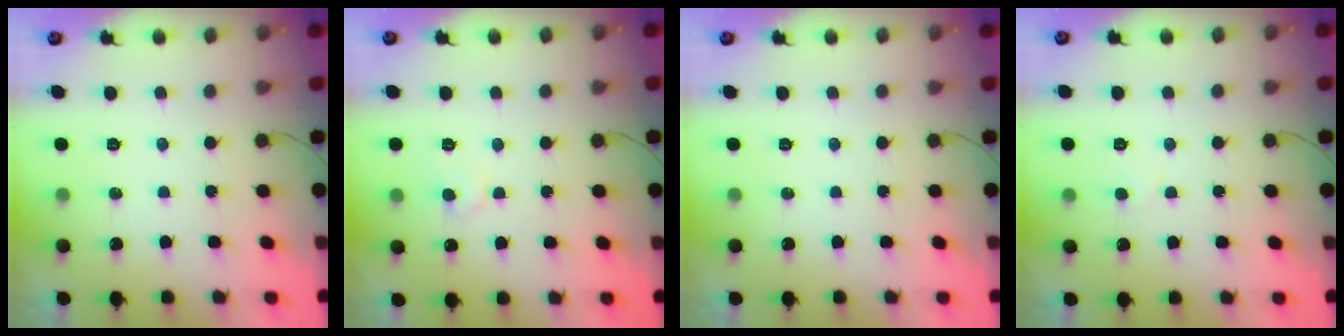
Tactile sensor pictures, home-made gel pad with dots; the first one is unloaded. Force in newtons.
{"total": 5.6, "press": 5.5, "slide": 0.5}
{"total": 0.0}
{"total": 1.7, "press": 1.7, "slide": 0.2}